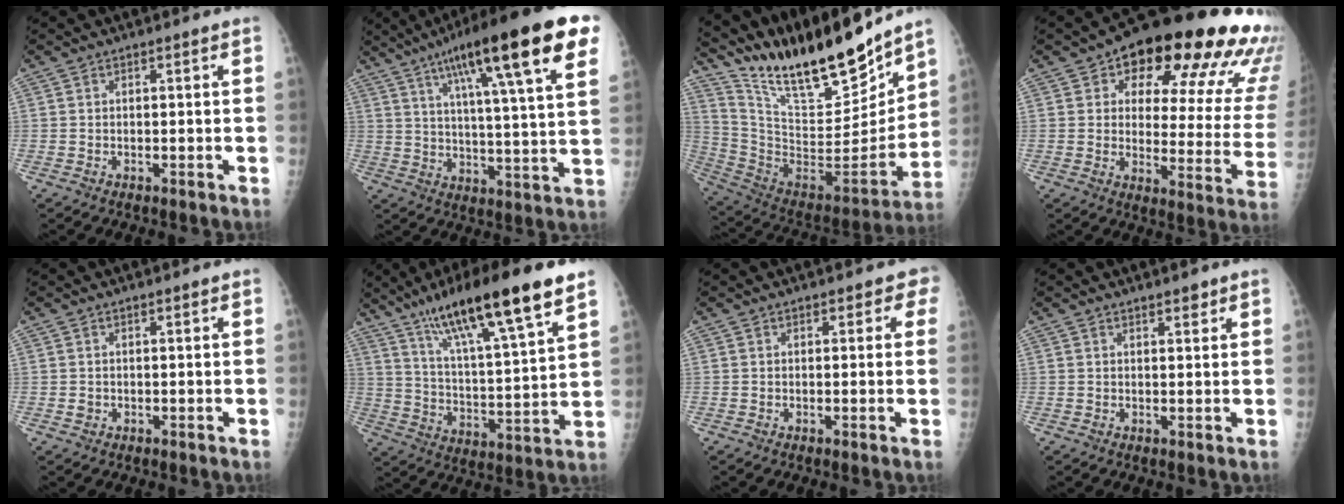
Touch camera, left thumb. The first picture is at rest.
{"total": 25.1, "force": [12.8, 4.2, 21.1], "torque": [-0.313, -0.010, 0.189]}
{"total": 26.3, "force": [21.4, 6.3, 14.0], "torque": [-0.195, -0.108, 0.368]}
{"total": 25.5, "force": [14.1, 11.1, 18.2], "torque": [-0.193, -0.034, 0.176]}
{"total": 0.7, "force": [0.0, 0.7, 0.3], "torque": [0.000, 0.000, 0.001]}
{"total": 21.3, "force": [13.6, 3.1, 16.2], "torque": [-0.261, -0.041, 0.232]}
{"total": 2.0, "force": [1.2, 1.4, 0.9], "torque": [0.022, 0.001, 0.005]}
{"total": 1.6, "force": [1.2, 0.6, 0.7], "torque": [-0.004, -0.008, 0.018]}